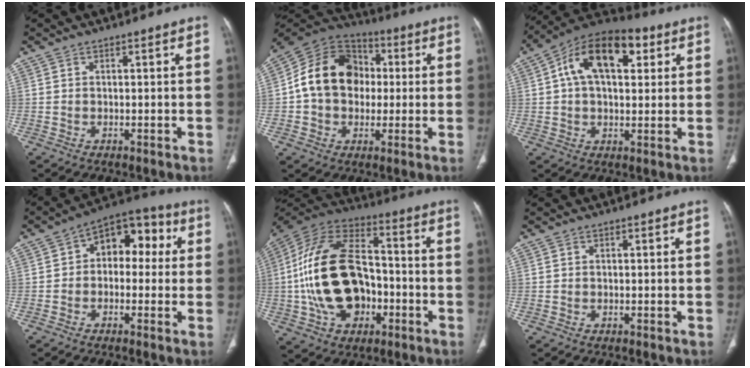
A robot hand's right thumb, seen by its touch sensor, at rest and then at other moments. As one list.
[{"total": 16.6, "force": [0.7, 13.1, 10.1], "torque": [-0.142, 0.031, 0.003]}, {"total": 16.8, "force": [5.2, 9.4, 12.9], "torque": [-0.184, 0.022, 0.076]}, {"total": 11.1, "force": [1.5, 7.3, 8.2], "torque": [-0.065, 0.039, 0.005]}, {"total": 23.7, "force": [-3.6, 15.8, 17.4], "torque": [-0.316, 0.035, -0.057]}, {"total": 0.0}]